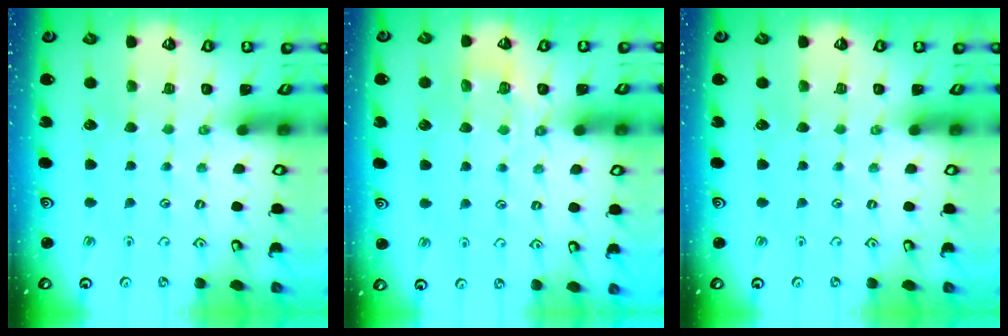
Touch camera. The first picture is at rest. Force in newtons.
{"total": 4.8, "press": 4.6, "slide": 1.3}
{"total": 0.0}